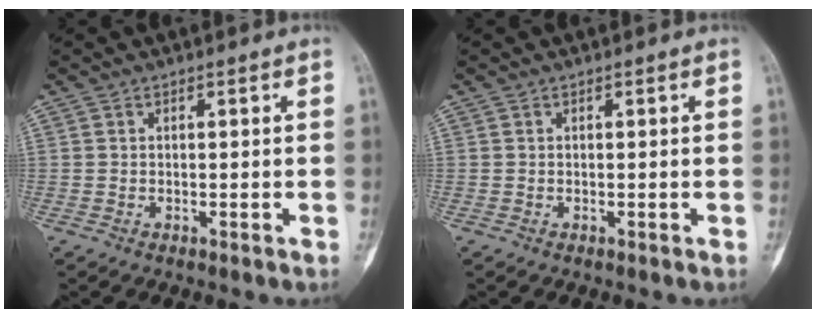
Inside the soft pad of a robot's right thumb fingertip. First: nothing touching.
{"total": 0.0}